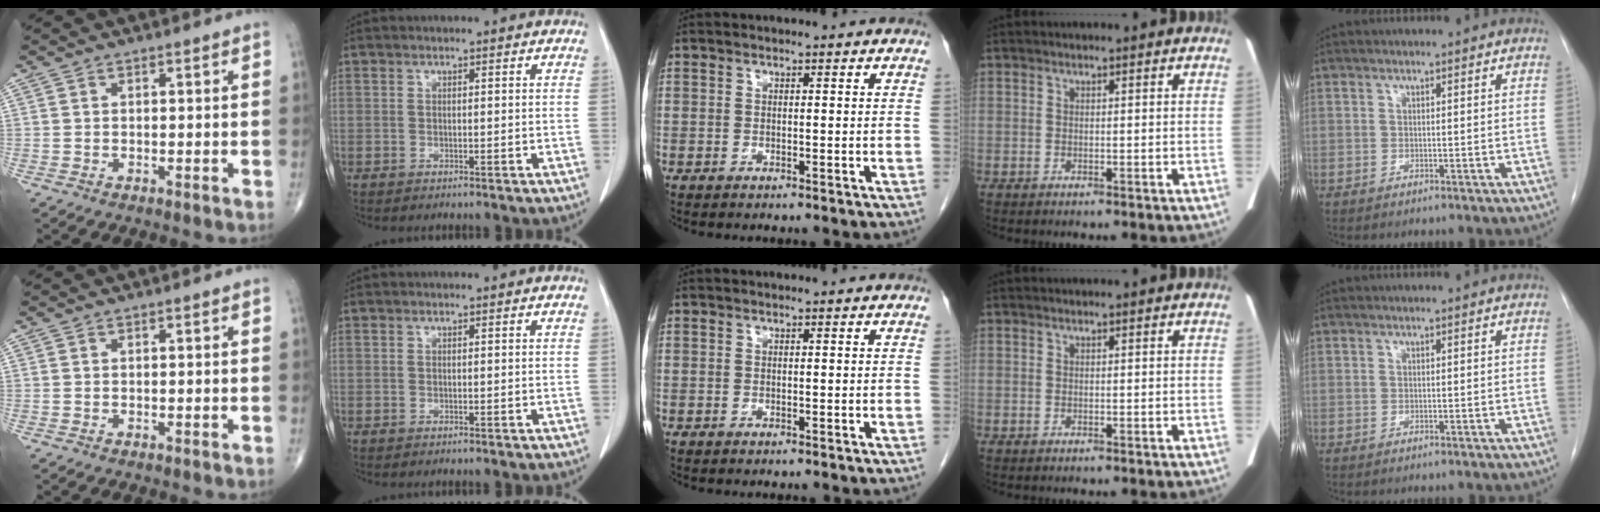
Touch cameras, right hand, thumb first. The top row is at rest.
{}